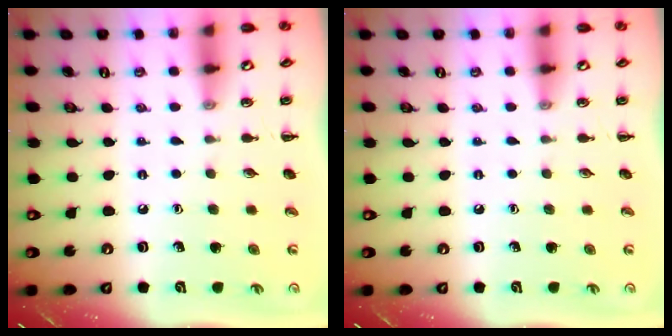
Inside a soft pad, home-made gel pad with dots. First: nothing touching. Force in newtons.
{"total": 0.0}